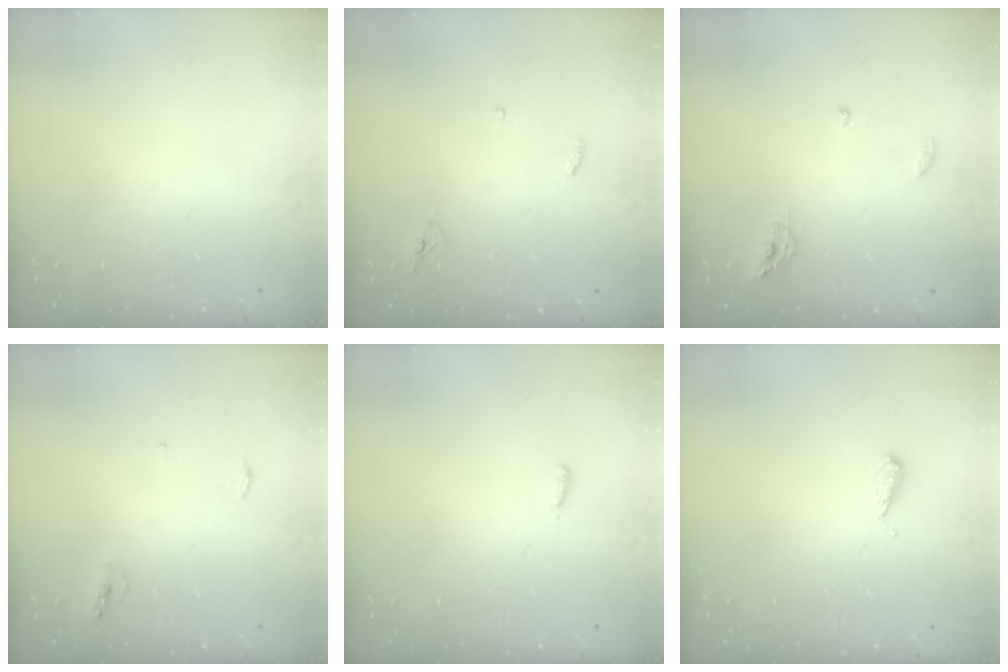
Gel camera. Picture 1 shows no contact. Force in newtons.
{"total": 2.9, "press": 2.9, "slide": 0.2}
{"total": 6.4, "press": 6.4, "slide": 0.1}
{"total": 5.0, "press": 4.8, "slide": 1.5}
{"total": 2.7, "press": 2.6, "slide": 0.9}
{"total": 3.0, "press": 3.0, "slide": 0.2}